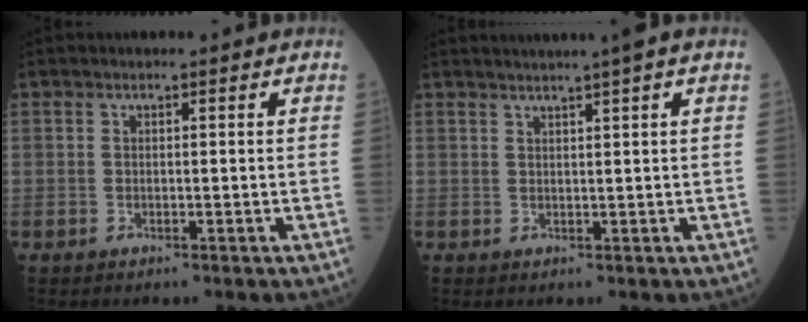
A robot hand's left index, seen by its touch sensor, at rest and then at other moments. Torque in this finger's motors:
{"motor_torque": [-0.45, 0.46, -0.60, 0.00]}